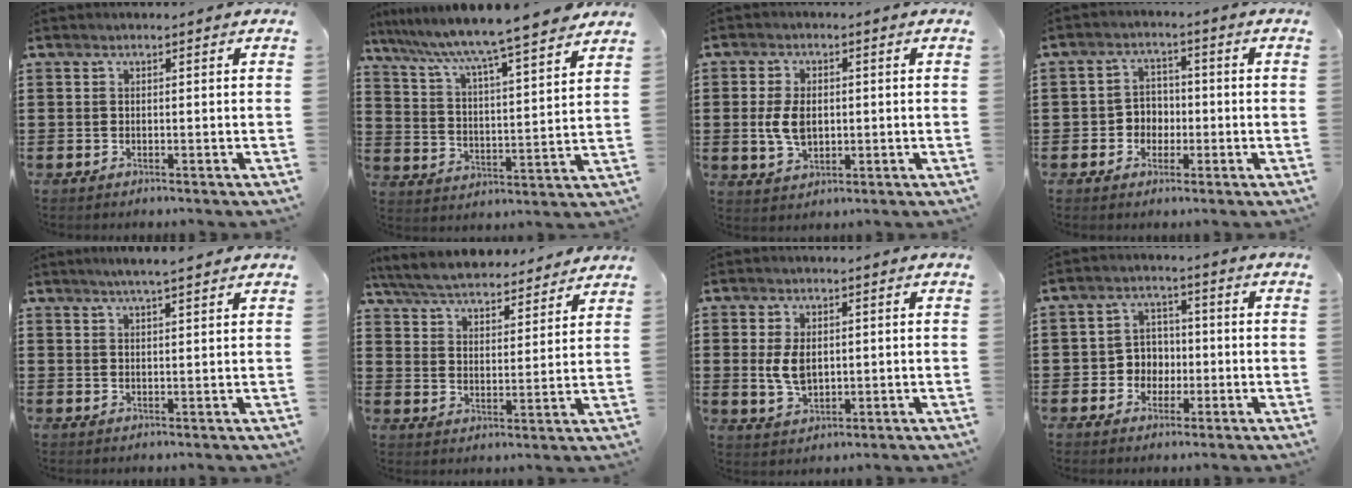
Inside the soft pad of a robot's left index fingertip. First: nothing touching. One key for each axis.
{"total": 7.2, "fx": 6.6, "fy": -0.9, "fz": 2.9, "tx": -0.086, "ty": -0.052, "tz": 0.104}
{"total": 5.5, "fx": 0.1, "fy": 3.5, "fz": 4.3, "tx": -0.099, "ty": 0.000, "tz": -0.007}
{"total": 3.6, "fx": -1.3, "fy": 3.1, "fz": 1.1, "tx": -0.033, "ty": 0.008, "tz": -0.031}
{"total": 3.0, "fx": 2.6, "fy": -0.1, "fz": 1.6, "tx": -0.035, "ty": 0.000, "tz": 0.047}
{"total": 6.1, "fx": 6.0, "fy": 0.6, "fz": 1.3, "tx": -0.055, "ty": -0.034, "tz": 0.104}
{"total": 4.9, "fx": 0.5, "fy": 3.1, "fz": 3.8, "tx": -0.093, "ty": 0.004, "tz": 0.004}
{"total": 4.3, "fx": -1.0, "fy": 4.0, "fz": 1.2, "tx": -0.038, "ty": 0.011, "tz": -0.023}